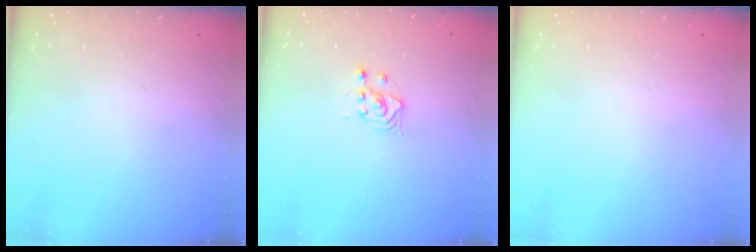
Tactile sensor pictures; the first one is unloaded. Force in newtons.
{"total": 3.4, "press": 3.4, "slide": 0.4}
{"total": 0.0}